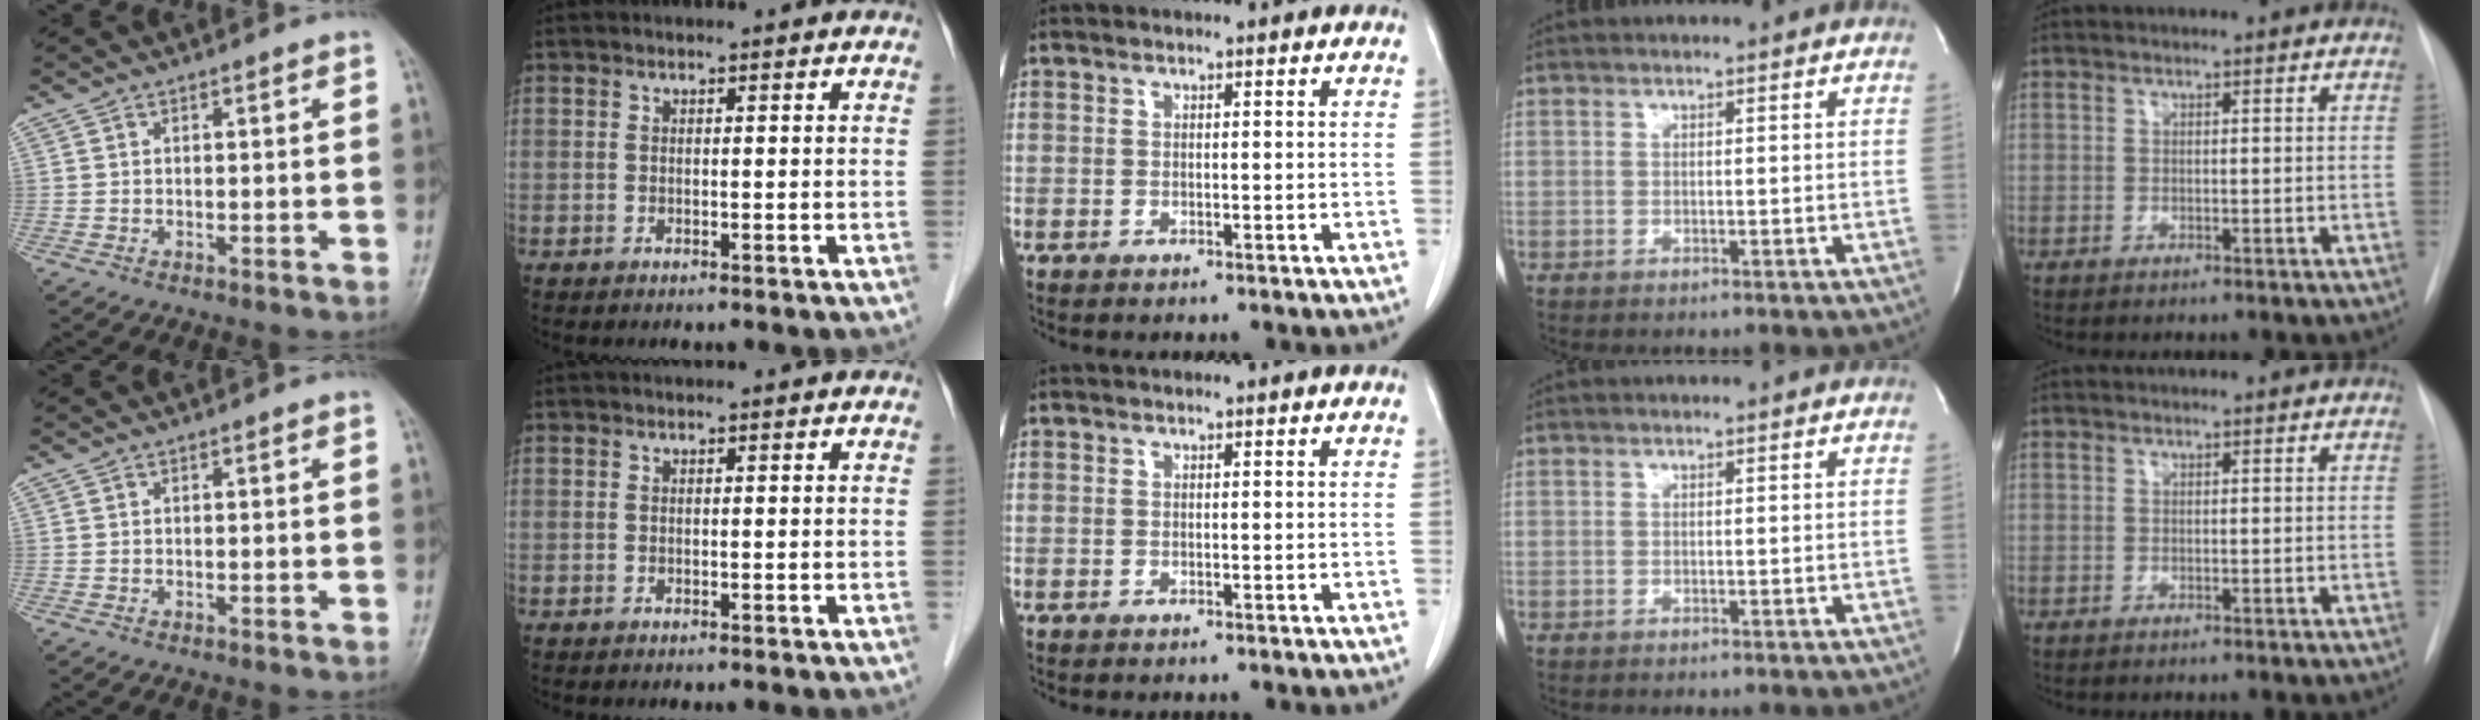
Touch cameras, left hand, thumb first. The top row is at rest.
{}